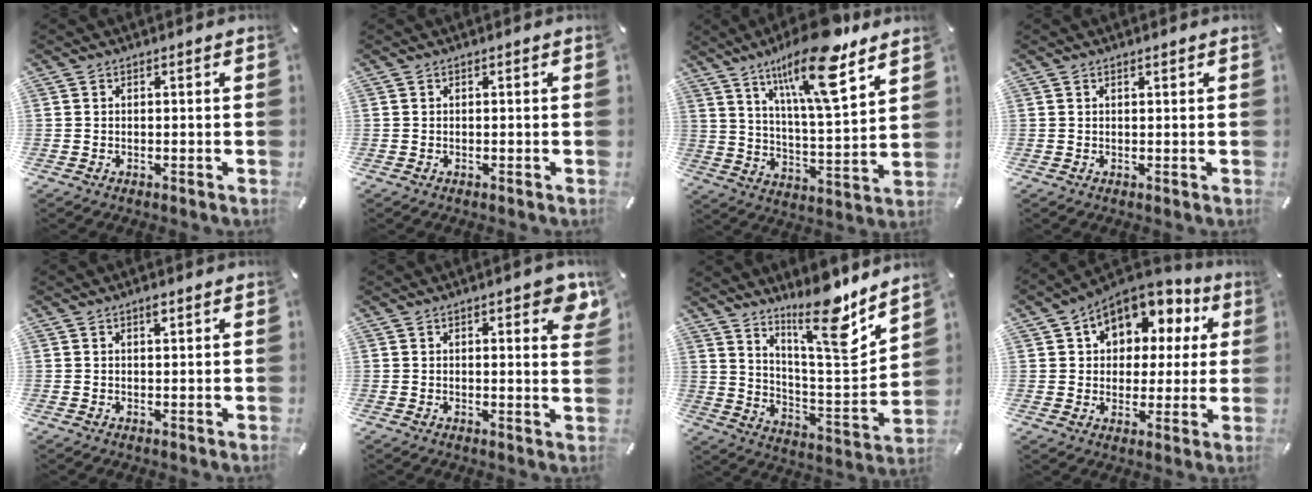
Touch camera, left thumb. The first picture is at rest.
{"total": 0.0}
{"total": 19.5, "force": [12.6, 4.9, 14.1], "torque": [-0.248, -0.062, 0.199]}
{"total": 0.8, "force": [0.4, 0.2, 0.6], "torque": [-0.011, 0.001, 0.008]}
{"total": 1.5, "force": [0.8, 0.5, 1.2], "torque": [-0.025, 0.002, 0.012]}
{"total": 6.0, "force": [3.2, 2.0, 4.6], "torque": [-0.057, -0.013, 0.048]}
{"total": 17.0, "force": [13.7, 2.7, 9.7], "torque": [-0.151, -0.112, 0.220]}
{"total": 11.6, "force": [5.7, 8.6, 5.2], "torque": [-0.080, -0.036, 0.103]}